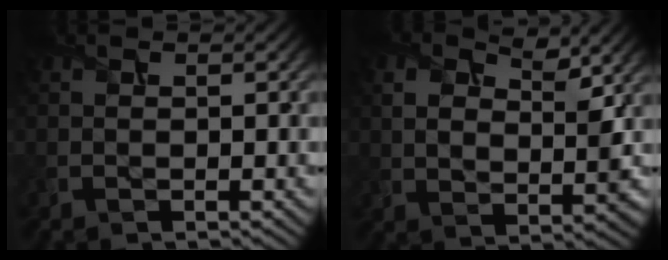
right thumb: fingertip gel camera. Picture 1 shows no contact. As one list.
[{"total": 6.9, "force": [3.2, 4.1, 4.5], "torque": [-0.084, -0.005, 0.054]}]